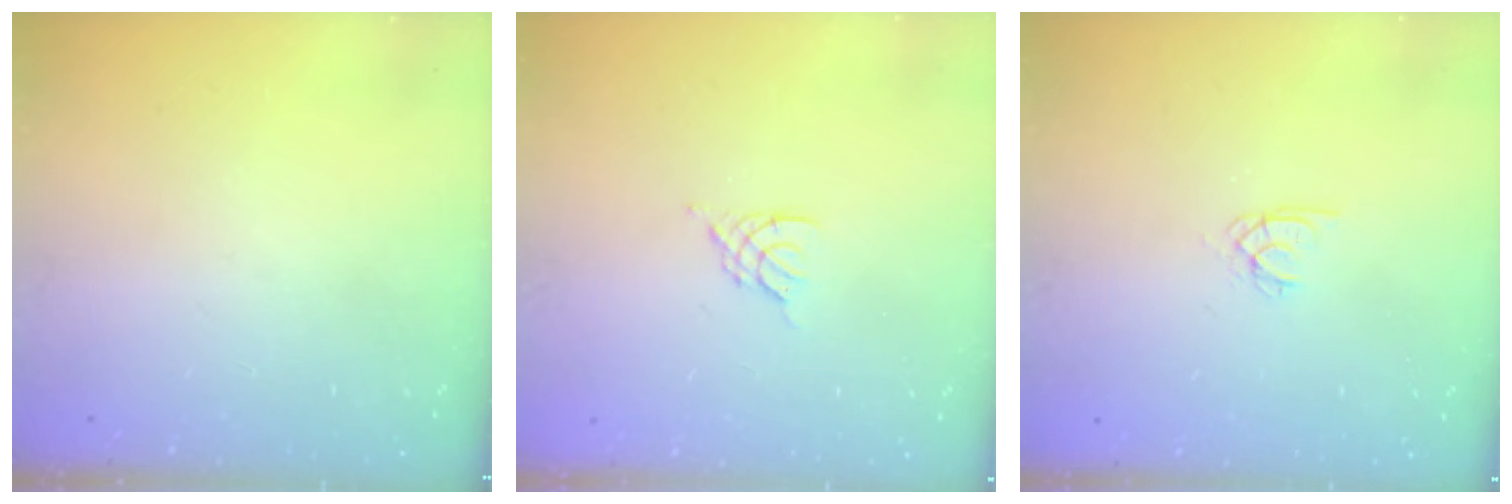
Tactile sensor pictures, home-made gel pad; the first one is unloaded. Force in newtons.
{"total": 2.3, "press": 2.3, "slide": 0.5}
{"total": 1.9, "press": 1.9, "slide": 0.2}